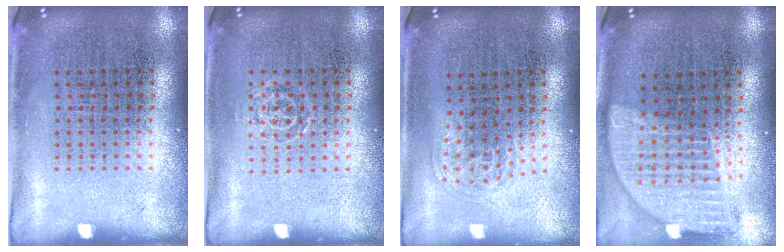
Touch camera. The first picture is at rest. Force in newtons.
{"total": 0.7, "press": 0.5, "slide": 0.4}
{"total": 1.0, "press": 0.6, "slide": 0.8}
{"total": 1.6, "press": 1.4, "slide": 0.8}